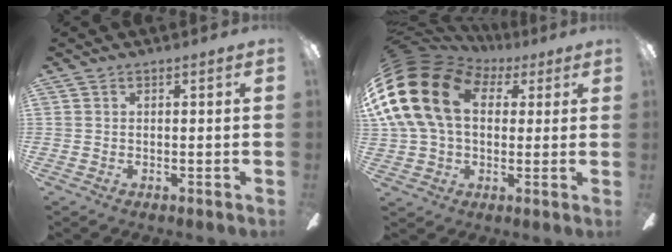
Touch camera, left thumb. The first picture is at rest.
{"total": 21.4, "force": [3.8, 15.9, 13.8], "torque": [-0.296, 0.006, 0.065]}